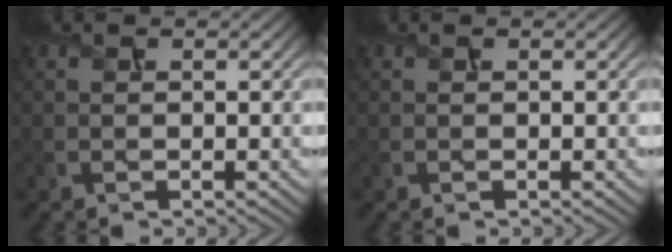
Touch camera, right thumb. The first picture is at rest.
{"total": 0.0}